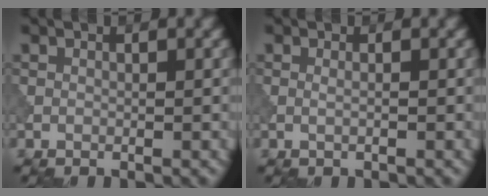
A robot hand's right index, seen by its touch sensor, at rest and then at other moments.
{"total": 0.8, "force": [0.1, 0.2, 0.7], "torque": [-0.013, -0.003, -0.006]}